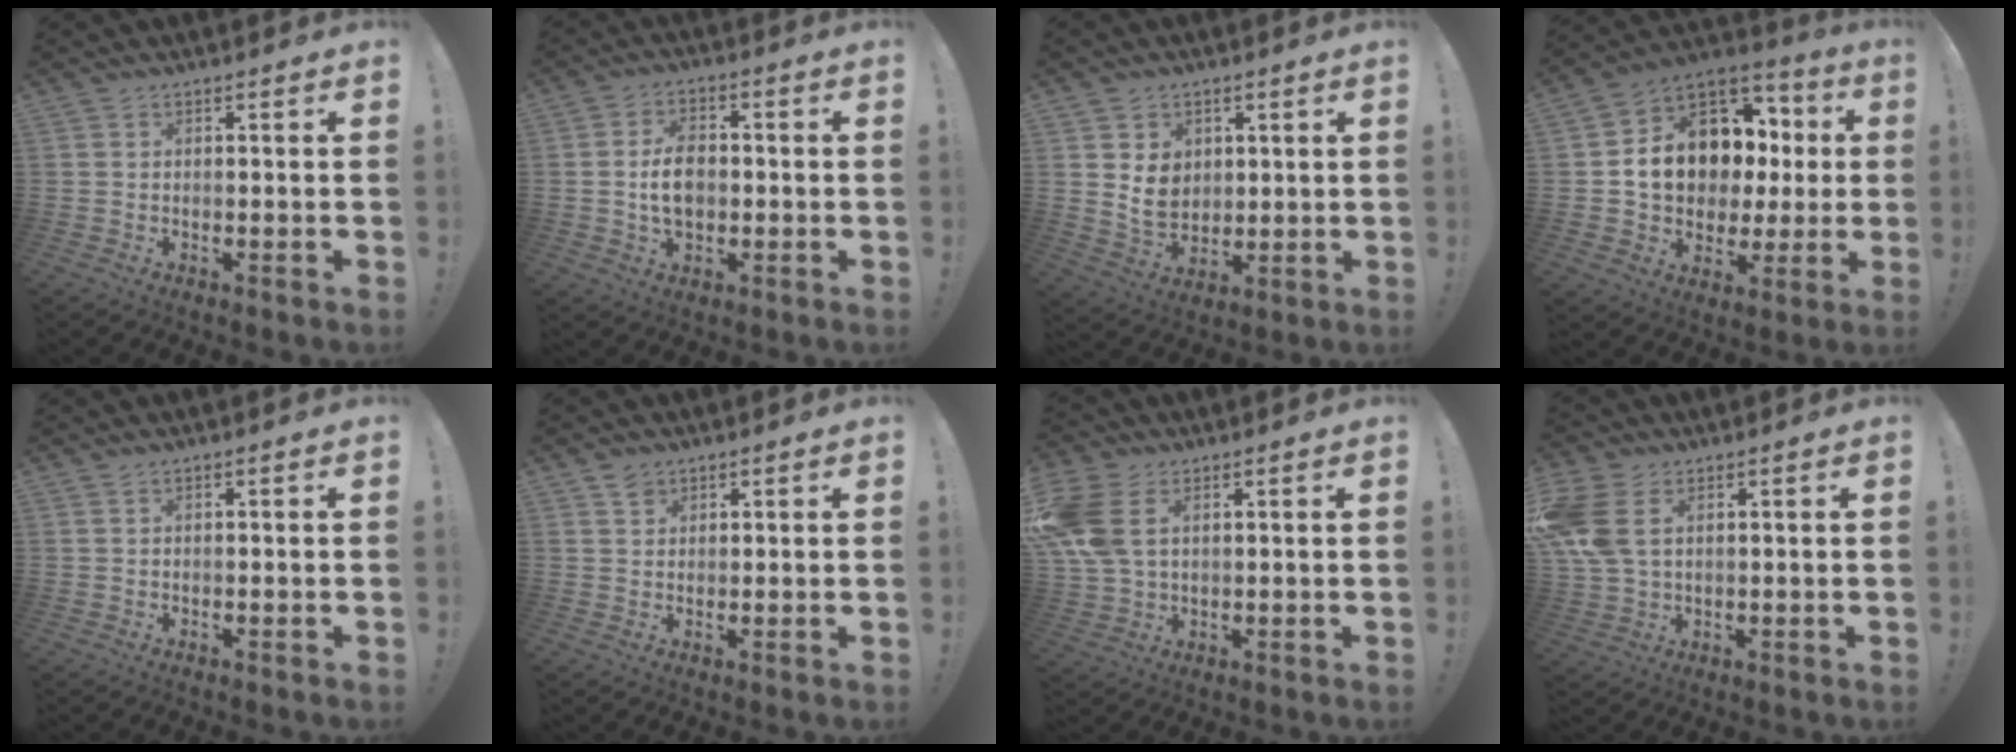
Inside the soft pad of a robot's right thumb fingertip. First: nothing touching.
{"total": 8.3, "force": [-0.4, 5.7, 6.0], "torque": [-0.094, 0.001, -0.012]}
{"total": 8.4, "force": [2.8, 7.1, 3.5], "torque": [-0.043, -0.021, 0.056]}
{"total": 14.9, "force": [2.8, 11.8, 8.7], "torque": [-0.132, -0.011, 0.072]}
{"total": 0.7, "force": [0.5, 0.2, 0.3], "torque": [-0.007, 0.000, 0.010]}
{"total": 2.5, "force": [1.8, 1.7, 0.4], "torque": [0.012, -0.013, 0.030]}
{"total": 12.7, "force": [4.0, 8.5, 8.6], "torque": [-0.176, -0.006, 0.079]}
{"total": 11.3, "force": [3.7, 7.2, 7.8], "torque": [-0.170, -0.006, 0.074]}